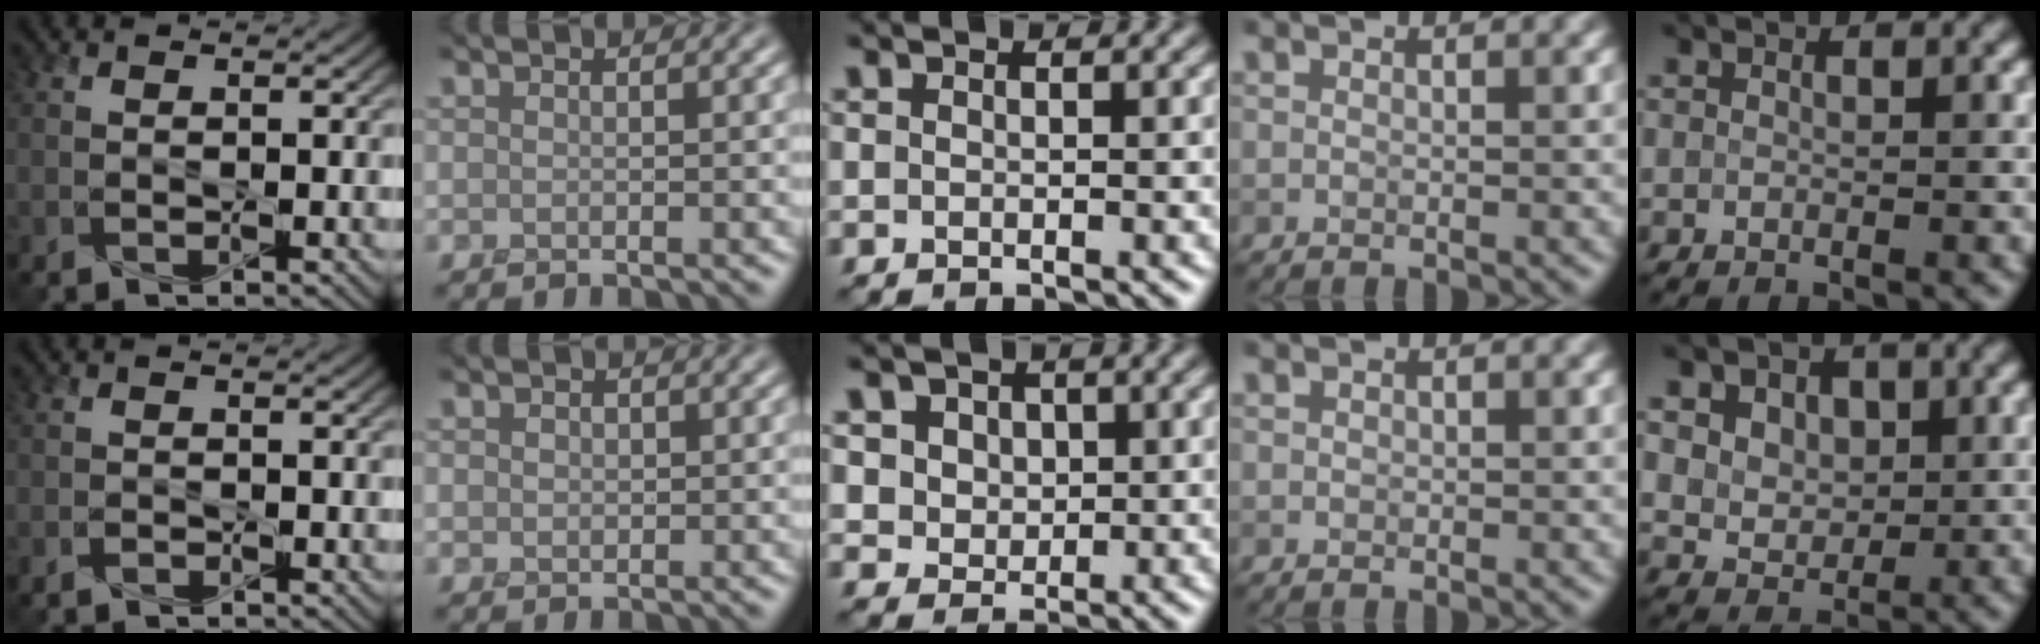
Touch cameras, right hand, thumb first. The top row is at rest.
{"thumb": {"total": 1.1, "force": [-0.8, 0.5, 0.4], "torque": [-0.009, -0.001, -0.017]}, "index": {"total": 1.3, "force": [0.3, 1.2, 0.6], "torque": [-0.014, -0.003, 0.004]}, "middle": {"total": 4.3, "force": [1.8, 3.5, 1.7], "torque": [-0.035, 0.005, 0.031]}, "little": {"total": 7.0, "force": [2.9, 5.2, 3.6], "torque": [-0.059, 0.022, 0.034]}}